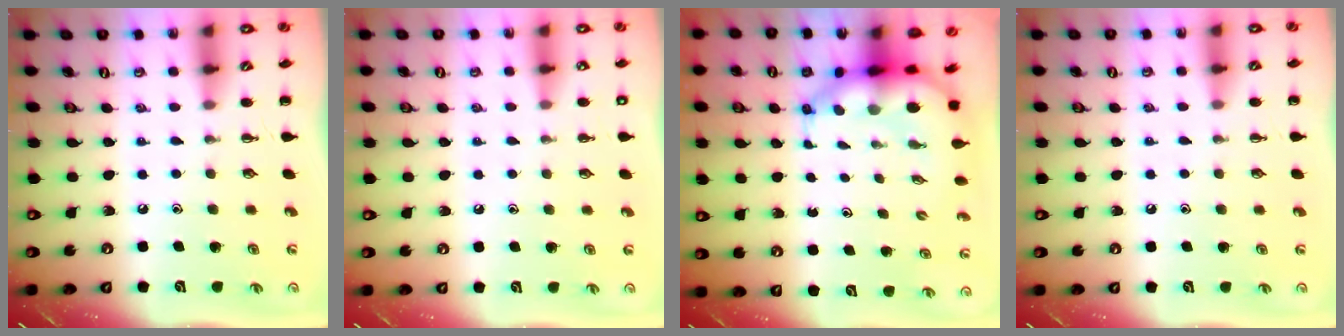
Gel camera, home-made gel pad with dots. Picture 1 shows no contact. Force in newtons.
{"total": 2.3, "press": 2.2, "slide": 0.7}
{"total": 7.0, "press": 6.8, "slide": 1.9}
{"total": 3.0, "press": 2.8, "slide": 1.1}